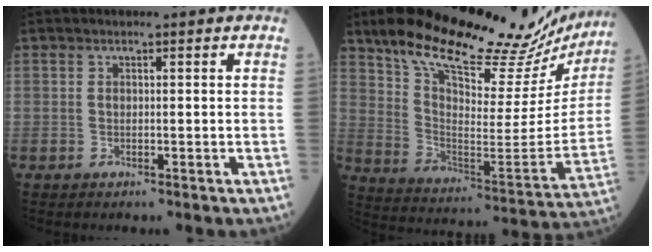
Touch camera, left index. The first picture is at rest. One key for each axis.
{"total": 30.4, "fx": 25.8, "fy": 7.6, "fz": 14.1, "tx": -0.231, "ty": -0.041, "tz": 0.349}